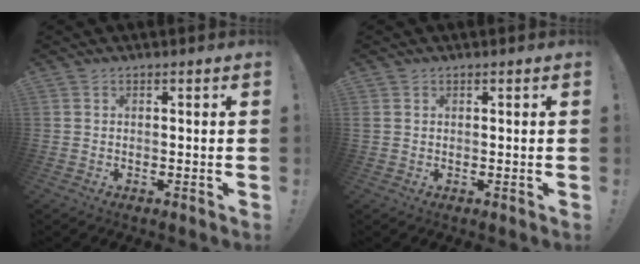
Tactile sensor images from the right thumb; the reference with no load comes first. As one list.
[{"total": 0.9, "force": [0.4, 0.8, 0.3], "torque": [-0.012, 0.006, 0.009]}]